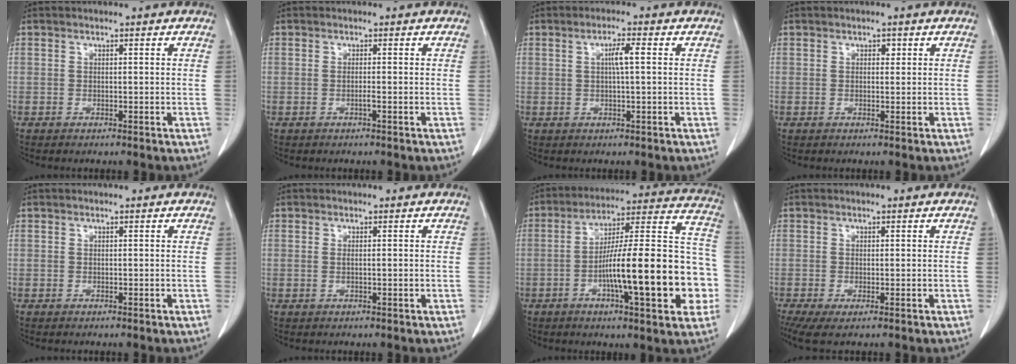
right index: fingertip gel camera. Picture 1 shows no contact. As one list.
[{"total": 0.6, "force": [-0.3, -0.1, 0.5], "torque": [-0.008, 0.001, -0.005]}, {"total": 3.1, "force": [0.6, 0.1, 3.0], "torque": [-0.051, 0.002, 0.010]}, {"total": 1.0, "force": [0.4, 0.7, 0.6], "torque": [-0.004, 0.001, 0.005]}, {"total": 0.0}, {"total": 1.1, "force": [0.0, 0.3, 1.1], "torque": [-0.021, 0.000, 0.003]}, {"total": 22.1, "force": [-5.2, 3.8, 21.1], "torque": [-0.264, 0.033, -0.076]}, {"total": 4.0, "force": [-1.3, 1.5, 3.4], "torque": [-0.070, -0.004, -0.021]}]